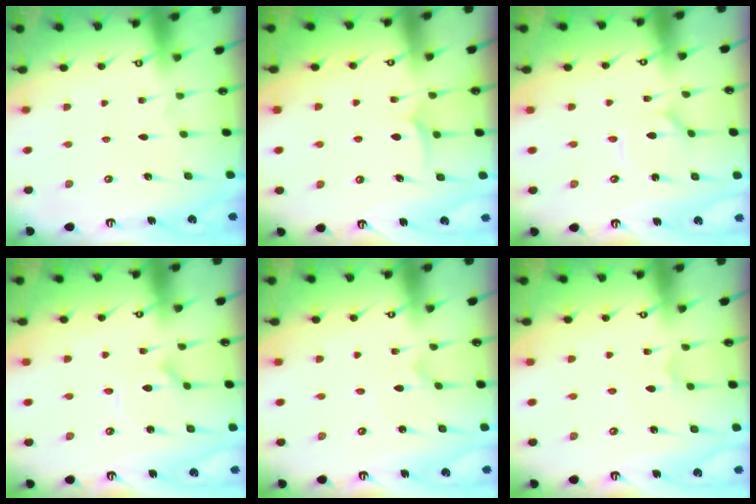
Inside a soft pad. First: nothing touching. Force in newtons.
{"total": 6.3, "press": 6.3, "slide": 0.4}
{"total": 1.8, "press": 1.8, "slide": 0.2}
{"total": 1.5, "press": 1.5, "slide": 0.1}
{"total": 0.0}
{"total": 2.5, "press": 2.5, "slide": 0.3}